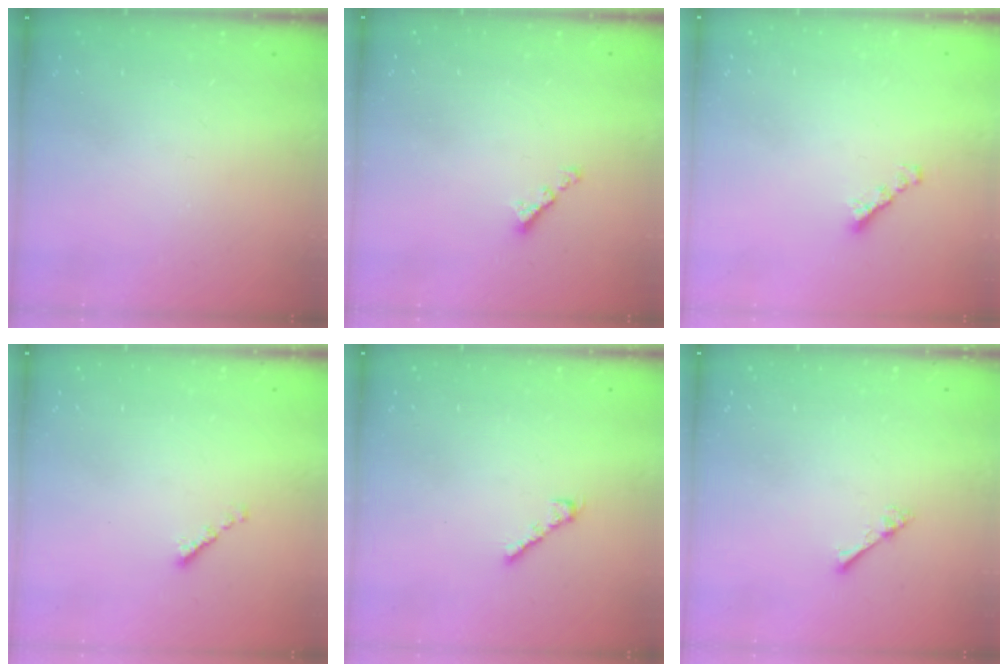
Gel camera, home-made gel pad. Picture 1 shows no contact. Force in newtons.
{"total": 2.3, "press": 2.3, "slide": 0.4}
{"total": 2.5, "press": 2.5, "slide": 0.5}
{"total": 0.7, "press": 0.5, "slide": 0.4}
{"total": 4.1, "press": 4.1, "slide": 0.9}
{"total": 1.0, "press": 1.0, "slide": 0.3}